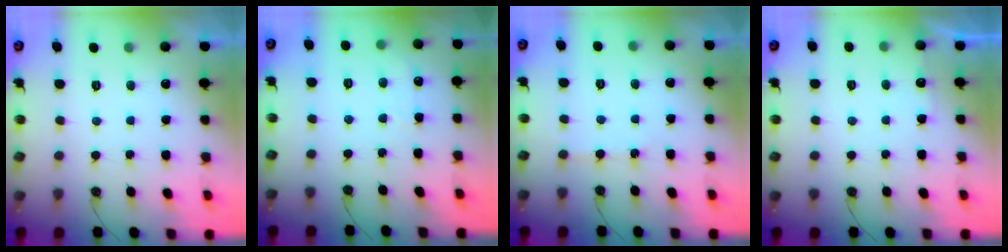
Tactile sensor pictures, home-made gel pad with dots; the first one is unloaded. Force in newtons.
{"total": 4.8, "press": 4.8, "slide": 0.6}
{"total": 2.8, "press": 2.8, "slide": 0.4}
{"total": 3.9, "press": 3.9, "slide": 0.4}